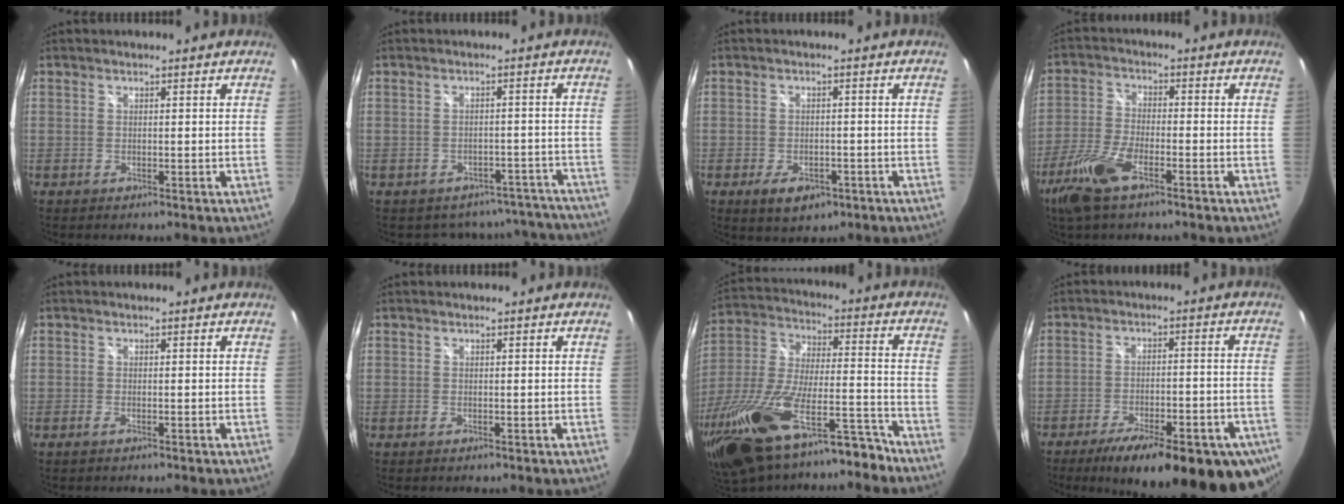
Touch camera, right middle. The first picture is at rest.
{"total": 12.3, "force": [-10.6, 5.8, 2.4], "torque": [-0.043, 0.025, -0.107]}
{"total": 5.6, "force": [-3.0, 3.1, 3.5], "torque": [-0.071, -0.009, -0.041]}
{"total": 9.4, "force": [-5.8, 3.1, 6.7], "torque": [-0.160, -0.010, -0.119]}
{"total": 0.9, "force": [-0.6, 0.1, 0.6], "torque": [-0.013, -0.002, -0.013]}
{"total": 0.0}
{"total": 26.4, "force": [-18.8, 8.4, 16.6], "torque": [-0.339, -0.035, -0.314]}
{"total": 23.3, "force": [-15.8, 6.6, 15.9], "torque": [-0.251, -0.044, -0.206]}